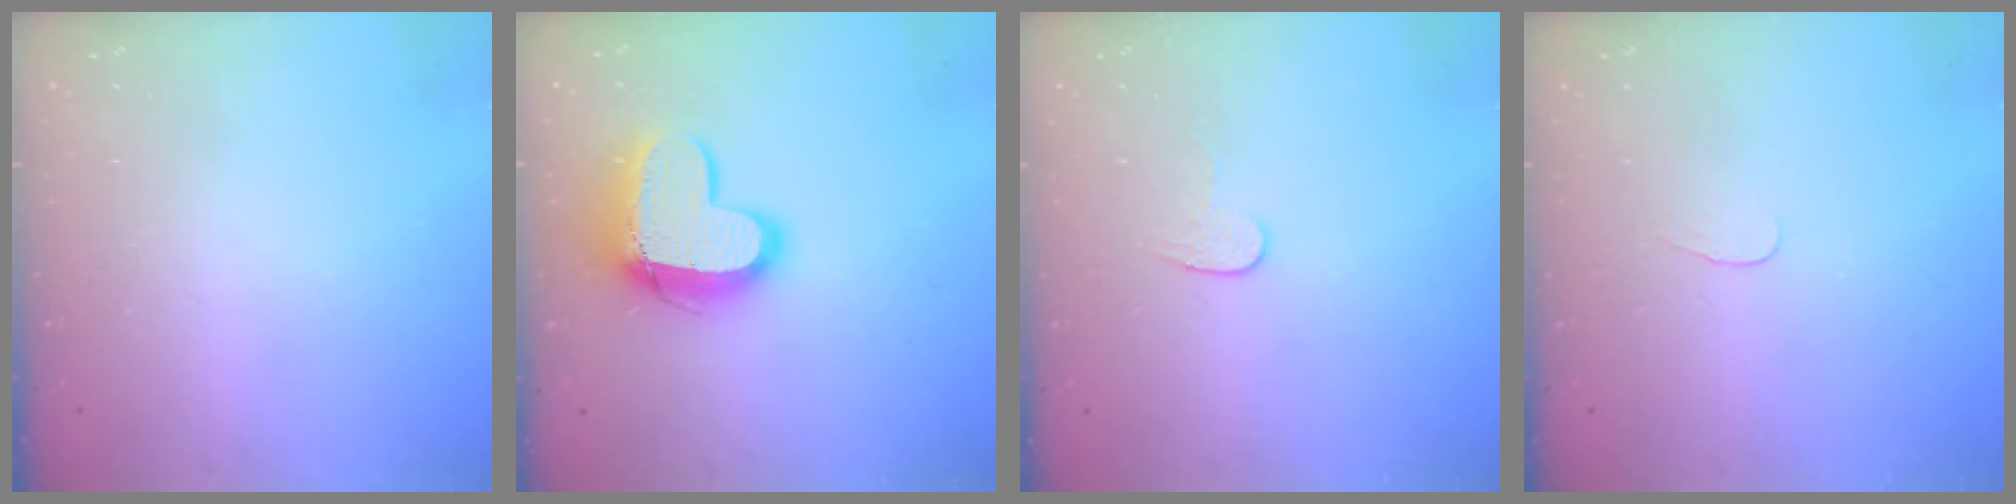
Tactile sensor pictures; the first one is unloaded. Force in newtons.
{"total": 14.4, "press": 14.4, "slide": 1.0}
{"total": 5.8, "press": 5.8, "slide": 0.3}
{"total": 2.8, "press": 2.7, "slide": 0.3}